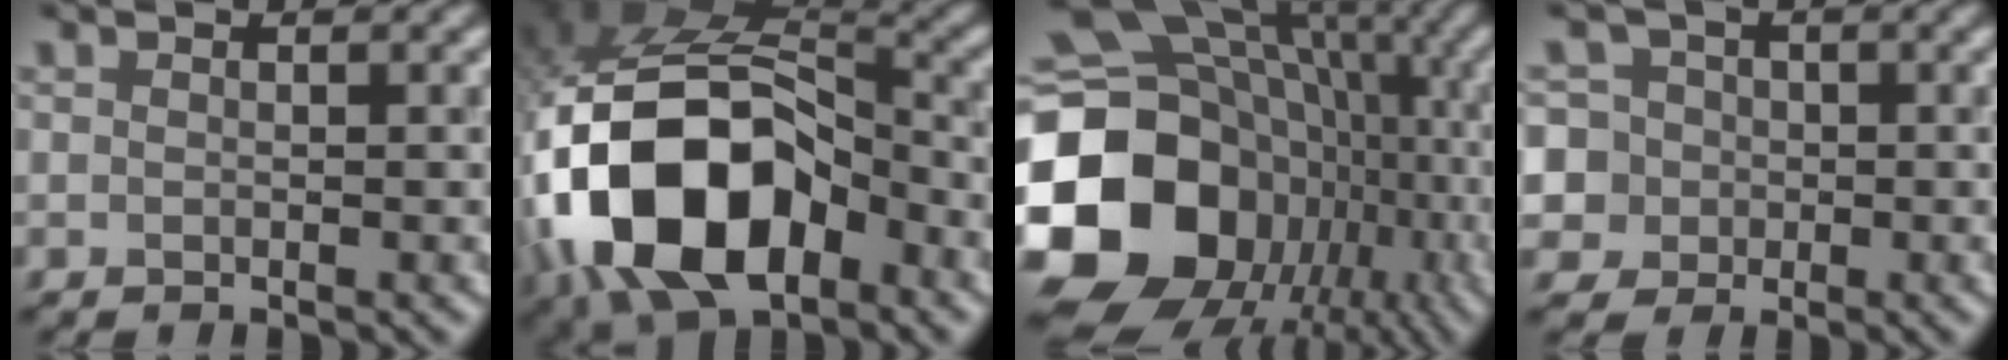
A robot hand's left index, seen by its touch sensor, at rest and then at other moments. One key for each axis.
{"total": 16.3, "fx": -5.5, "fy": 9.9, "fz": 11.7, "tx": -0.232, "ty": -0.019, "tz": -0.099}
{"total": 21.2, "fx": -3.7, "fy": 18.0, "fz": 10.6, "tx": -0.235, "ty": -0.012, "tz": -0.080}
{"total": 7.8, "fx": 0.4, "fy": 7.3, "fz": 2.6, "tx": -0.048, "ty": 0.030, "tz": -0.025}